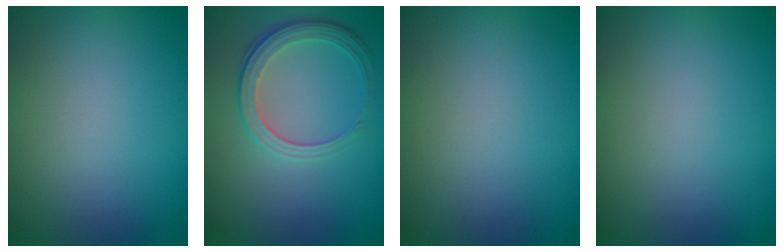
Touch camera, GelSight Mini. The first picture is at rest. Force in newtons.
{"total": 3.2, "press": 2.6, "slide": 1.9}
{"total": 0.0}
{"total": 0.0}